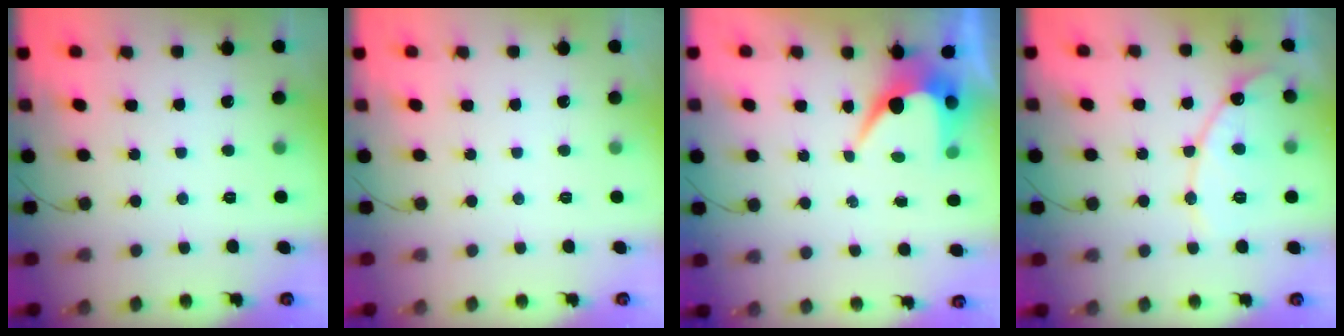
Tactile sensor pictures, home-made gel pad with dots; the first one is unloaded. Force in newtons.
{"total": 0.0}
{"total": 6.3, "press": 6.3, "slide": 0.3}
{"total": 13.0, "press": 12.9, "slide": 1.1}